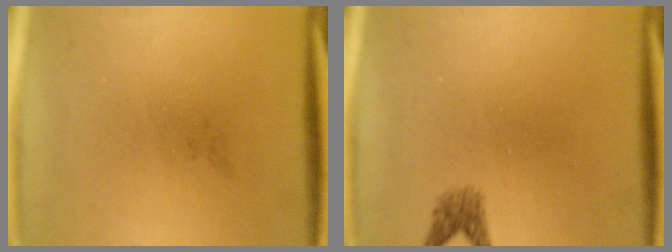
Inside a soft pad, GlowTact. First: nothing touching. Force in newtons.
{"total": 1.8}